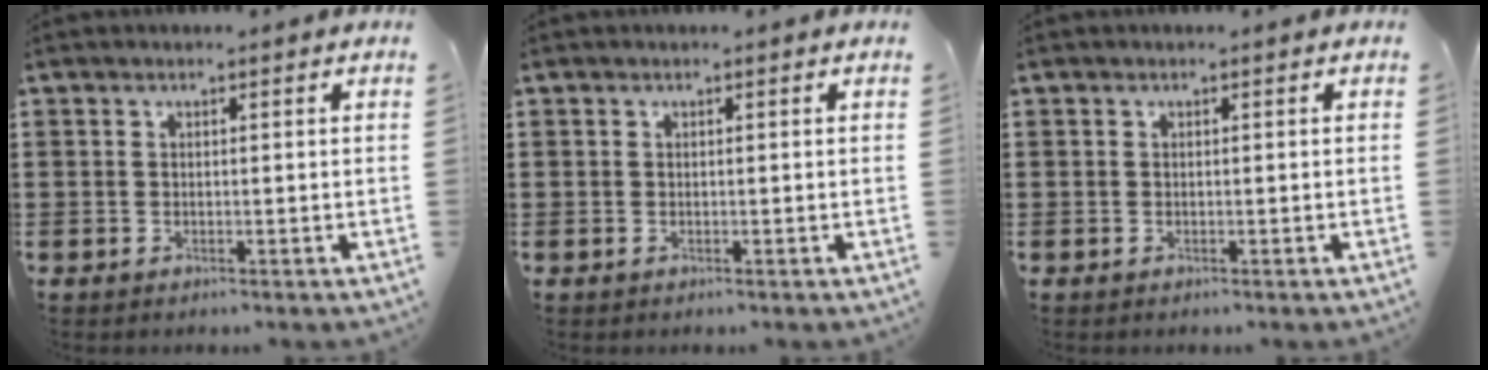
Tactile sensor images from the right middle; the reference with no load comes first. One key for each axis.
{"total": 0.0}
{"total": 0.0}